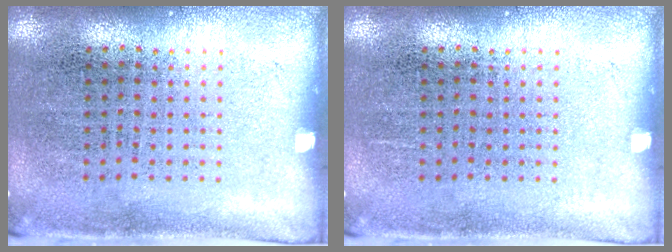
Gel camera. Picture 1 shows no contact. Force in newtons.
{"total": 0.0}